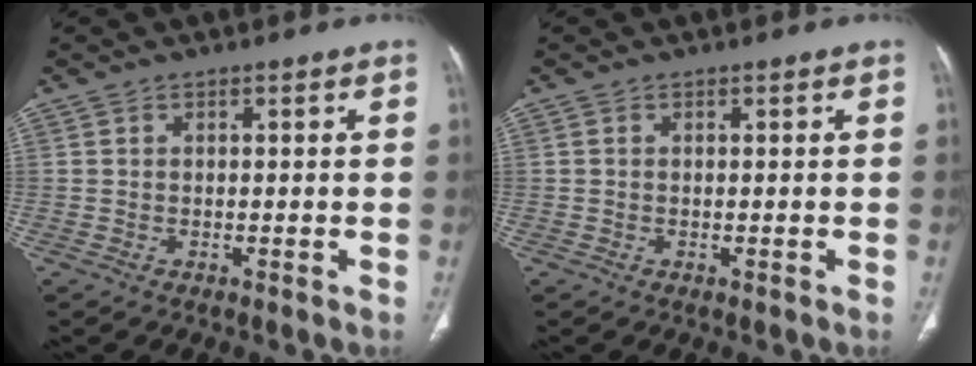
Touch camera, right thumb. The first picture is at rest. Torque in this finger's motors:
{"motor_torque": [2.03, 1.30, -0.42, -0.27, -0.09]}